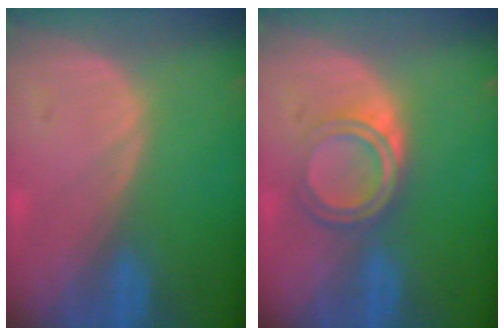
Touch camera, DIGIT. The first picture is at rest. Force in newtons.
{"total": 4.7, "press": 4.6, "slide": 0.7}